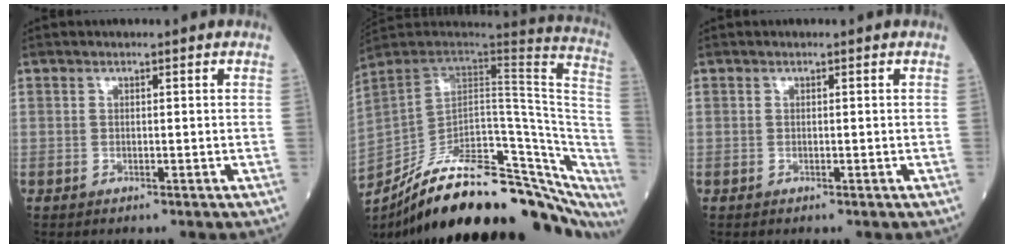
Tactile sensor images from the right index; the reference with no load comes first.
{"total": 32.5, "force": [-25.5, 9.4, 17.9], "torque": [-0.195, -0.018, -0.355]}
{"total": 0.0}